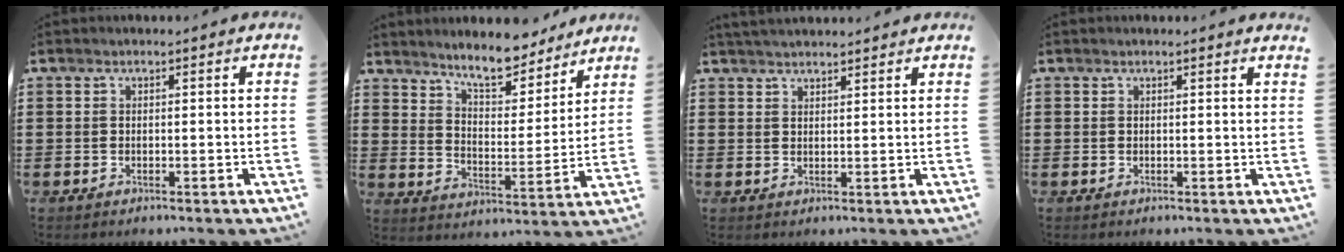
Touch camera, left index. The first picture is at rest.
{"total": 7.8, "force": [7.3, 1.2, 2.6], "torque": [-0.060, -0.043, 0.130]}
{"total": 2.3, "force": [2.2, 0.1, 0.3], "torque": [-0.011, 0.001, 0.043]}
{"total": 0.8, "force": [0.6, -0.1, 0.5], "torque": [-0.010, -0.003, 0.013]}